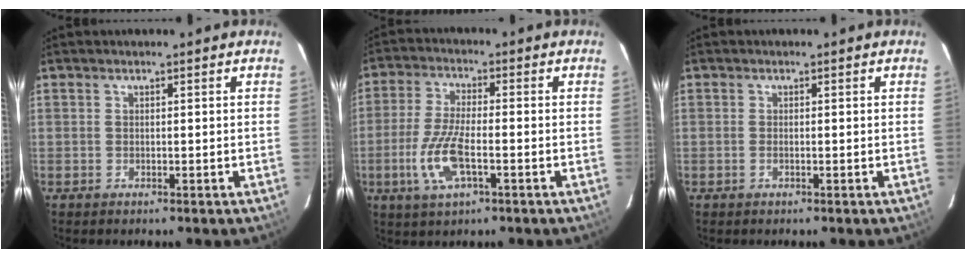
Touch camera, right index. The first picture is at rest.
{"total": 9.4, "force": [-3.2, 2.9, 8.4], "torque": [-0.182, -0.006, -0.062]}
{"total": 0.6, "force": [-0.2, 0.1, 0.6], "torque": [-0.013, 0.001, -0.006]}